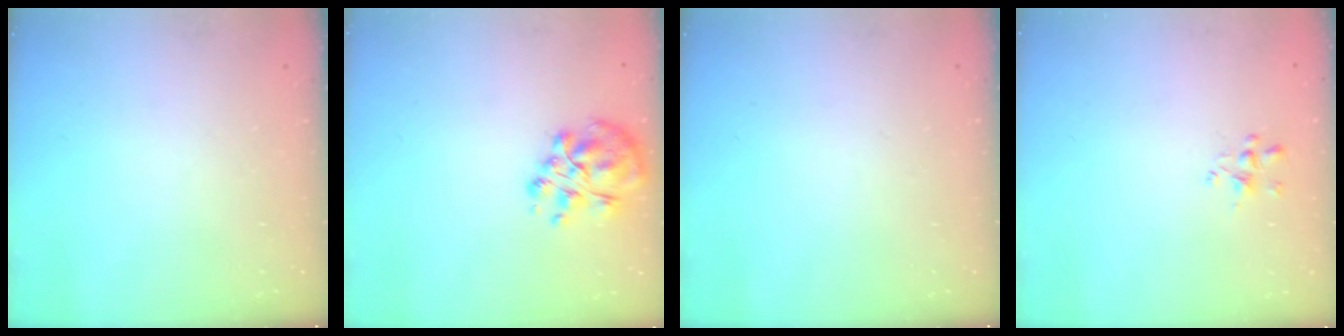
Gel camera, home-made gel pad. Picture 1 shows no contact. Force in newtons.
{"total": 9.7, "press": 9.5, "slide": 2.0}
{"total": 0.0}
{"total": 1.2, "press": 1.1, "slide": 0.5}